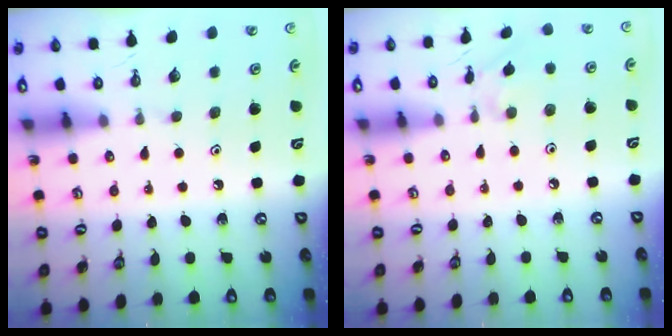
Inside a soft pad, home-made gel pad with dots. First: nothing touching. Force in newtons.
{"total": 4.1, "press": 4.1, "slide": 0.6}